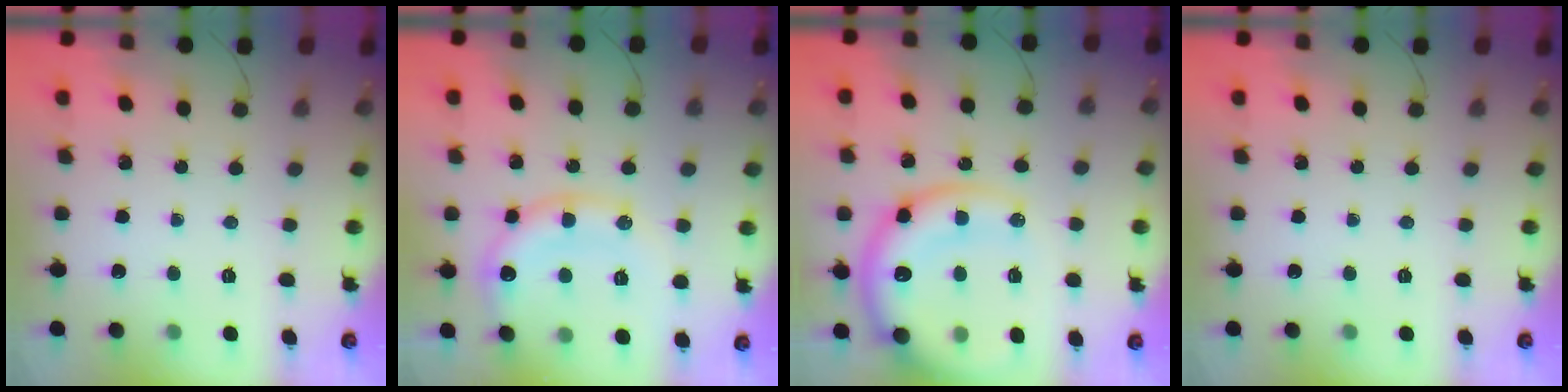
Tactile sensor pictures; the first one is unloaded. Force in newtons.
{"total": 15.3, "press": 15.2, "slide": 1.9}
{"total": 19.4, "press": 18.9, "slide": 4.4}
{"total": 0.0}